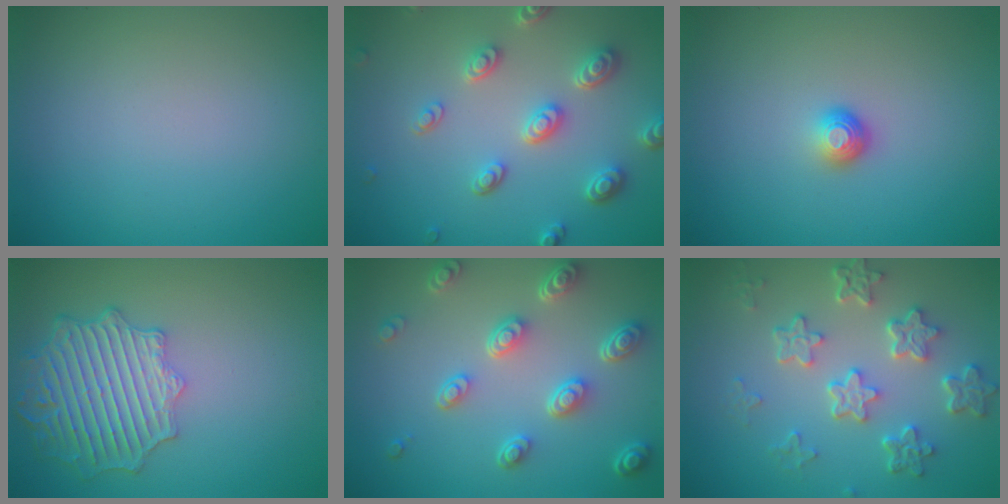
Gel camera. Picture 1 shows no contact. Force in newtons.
{"total": 4.5, "press": 3.7, "slide": 2.6}
{"total": 1.5, "press": 1.1, "slide": 1.1}
{"total": 6.4, "press": 5.6, "slide": 3.1}
{"total": 5.3, "press": 4.0, "slide": 3.5}
{"total": 5.3, "press": 4.1, "slide": 3.4}